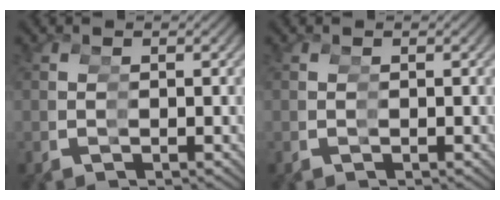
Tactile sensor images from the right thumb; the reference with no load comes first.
{"total": 0.0}